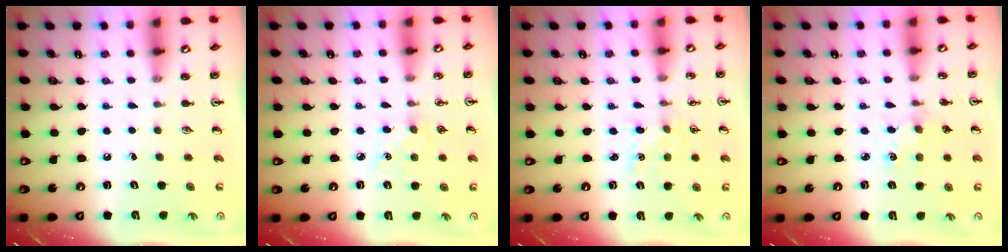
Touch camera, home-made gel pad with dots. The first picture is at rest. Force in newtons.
{"total": 5.7, "press": 5.7, "slide": 0.7}
{"total": 1.6, "press": 1.5, "slide": 0.2}
{"total": 2.5, "press": 2.5, "slide": 0.5}